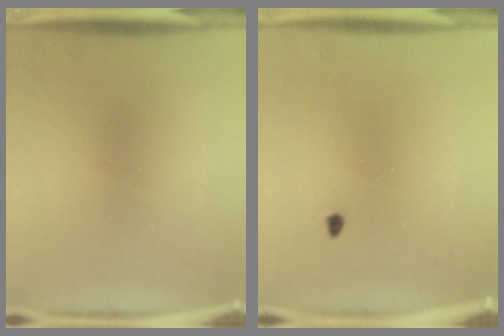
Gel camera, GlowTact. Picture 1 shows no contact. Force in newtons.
{"total": 0.7}